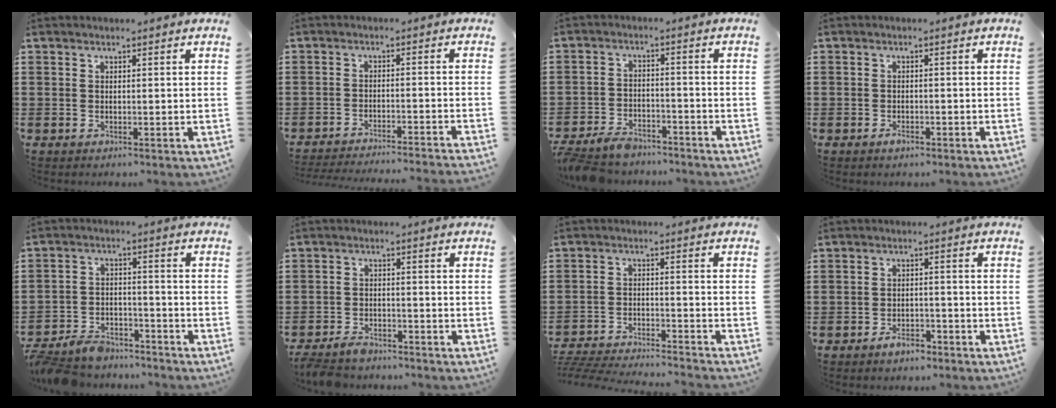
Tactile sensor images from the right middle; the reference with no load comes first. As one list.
[{"total": 3.3, "force": [-3.3, -0.4, 0.5], "torque": [-0.010, -0.004, -0.067]}, {"total": 4.6, "force": [-4.3, 1.0, 1.2], "torque": [-0.036, 0.003, -0.090]}, {"total": 1.3, "force": [-1.0, 0.8, 0.4], "torque": [-0.009, 0.000, -0.020]}, {"total": 5.6, "force": [-5.3, 1.1, 1.2], "torque": [-0.034, 0.004, -0.108]}, {"total": 3.3, "force": [-3.1, 0.8, 0.8], "torque": [-0.025, 0.002, -0.064]}, {"total": 4.9, "force": [-4.9, 0.0, 0.7], "torque": [-0.026, -0.002, -0.102]}, {"total": 3.1, "force": [-2.7, 1.3, 0.9], "torque": [-0.017, 0.008, -0.053]}]